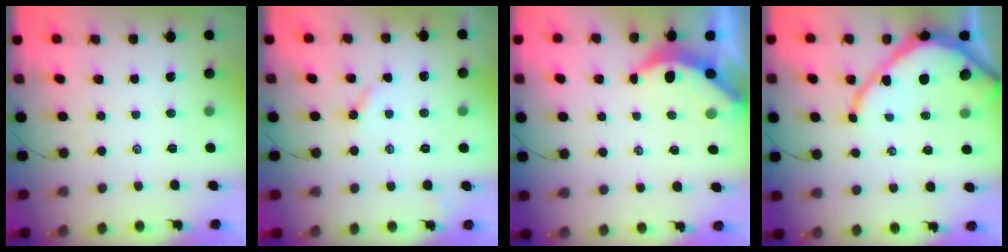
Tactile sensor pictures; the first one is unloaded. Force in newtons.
{"total": 3.0, "press": 3.0, "slide": 0.3}
{"total": 4.6, "press": 4.6, "slide": 0.3}
{"total": 11.7, "press": 11.7, "slide": 1.0}